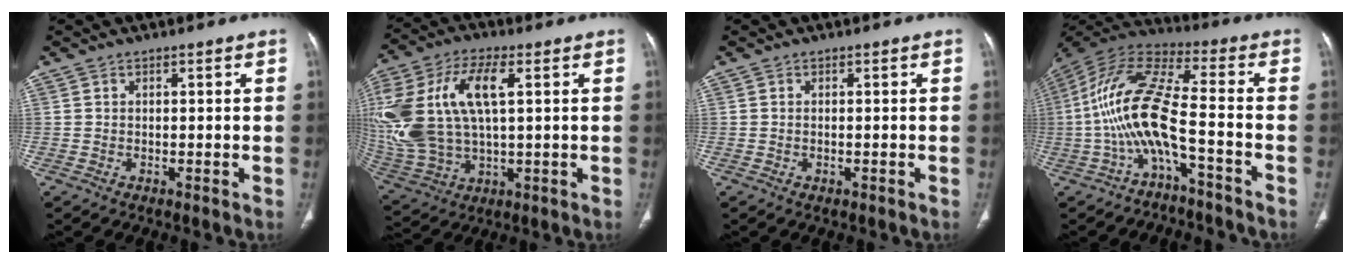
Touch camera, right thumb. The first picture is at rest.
{"total": 23.3, "force": [4.7, 12.0, 19.5], "torque": [-0.446, 0.009, 0.093]}
{"total": 0.6, "force": [-0.2, 0.2, 0.5], "torque": [-0.015, 0.000, -0.002]}
{"total": 13.8, "force": [-4.4, 3.4, 12.6], "torque": [-0.286, 0.077, -0.087]}